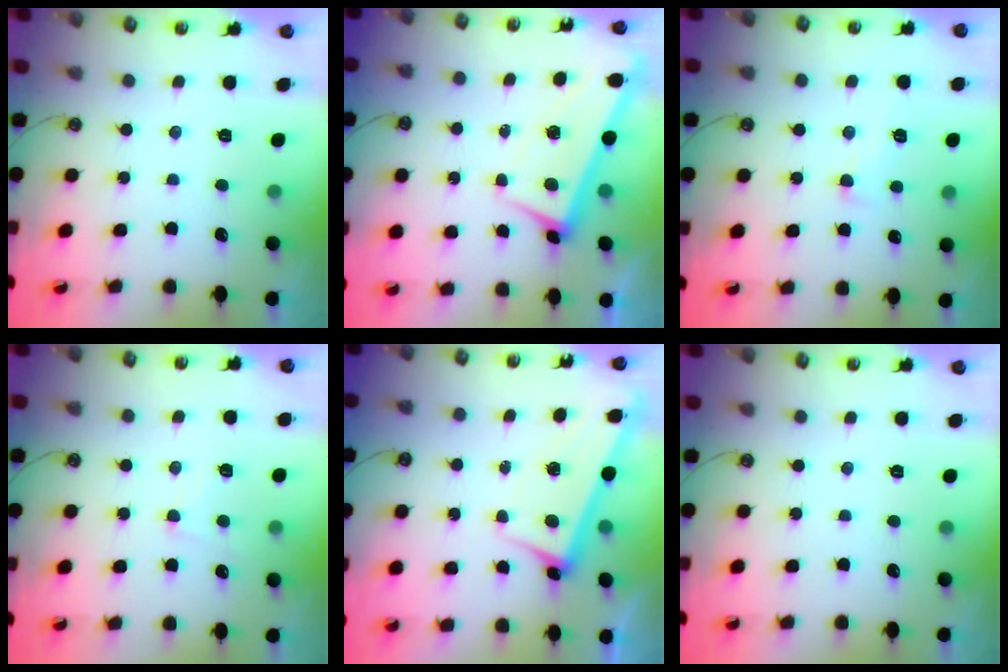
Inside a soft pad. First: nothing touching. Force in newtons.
{"total": 1.5, "press": 0.4, "slide": 1.4}
{"total": 1.7, "press": 1.7, "slide": 0.2}
{"total": 0.6, "press": 0.3, "slide": 0.6}
{"total": 2.8, "press": 2.6, "slide": 0.9}
{"total": 0.0}